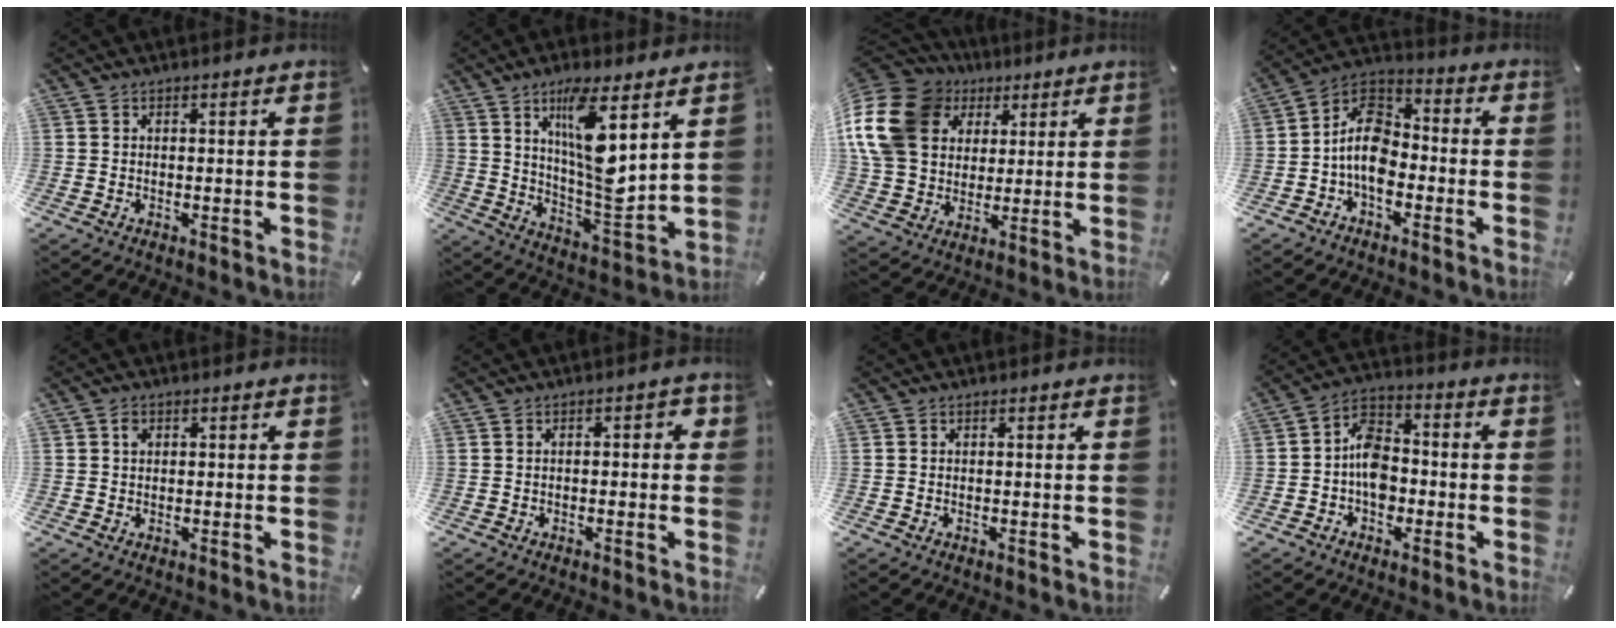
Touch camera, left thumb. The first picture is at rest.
{"total": 14.8, "force": [6.8, 4.1, 12.5], "torque": [-0.235, -0.047, 0.106]}
{"total": 18.5, "force": [5.4, 15.1, 9.1], "torque": [-0.225, -0.007, 0.099]}
{"total": 11.0, "force": [-3.6, 7.3, 7.4], "torque": [-0.163, 0.015, -0.071]}
{"total": 1.6, "force": [0.3, 1.4, 0.7], "torque": [-0.008, 0.005, 0.001]}
{"total": 2.5, "force": [-0.7, 1.3, 2.0], "torque": [-0.035, 0.010, -0.016]}
{"total": 0.0}
{"total": 9.0, "force": [-2.0, 6.8, 5.5], "torque": [-0.100, 0.024, -0.032]}